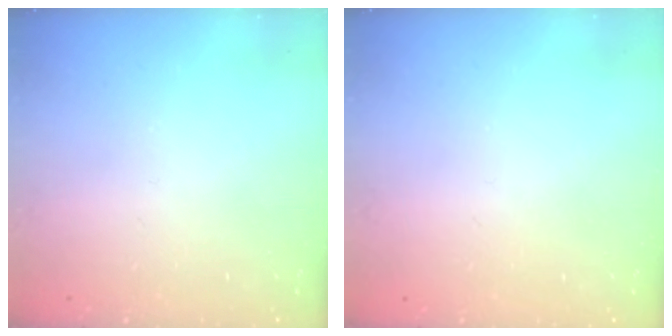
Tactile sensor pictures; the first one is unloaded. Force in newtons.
{"total": 0.8, "press": 0.8, "slide": 0.0}